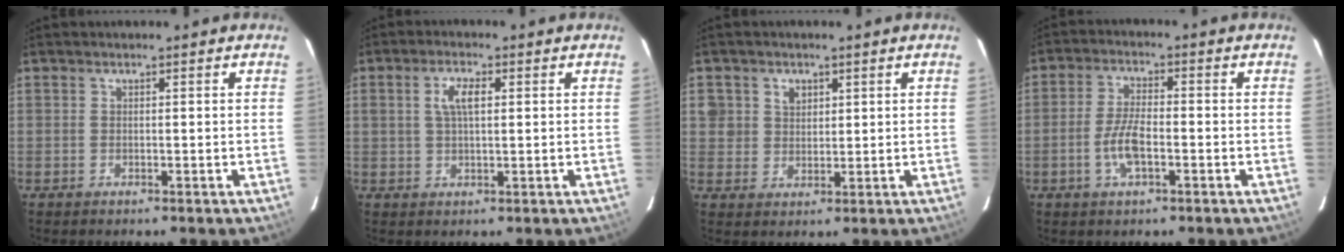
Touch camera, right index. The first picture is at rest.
{"total": 4.2, "force": [1.0, 1.7, 3.7], "torque": [-0.070, 0.008, 0.019]}
{"total": 4.2, "force": [1.3, 3.8, 0.9], "torque": [-0.006, 0.017, 0.027]}
{"total": 6.3, "force": [-2.3, 2.2, 5.5], "torque": [-0.117, 0.002, -0.045]}